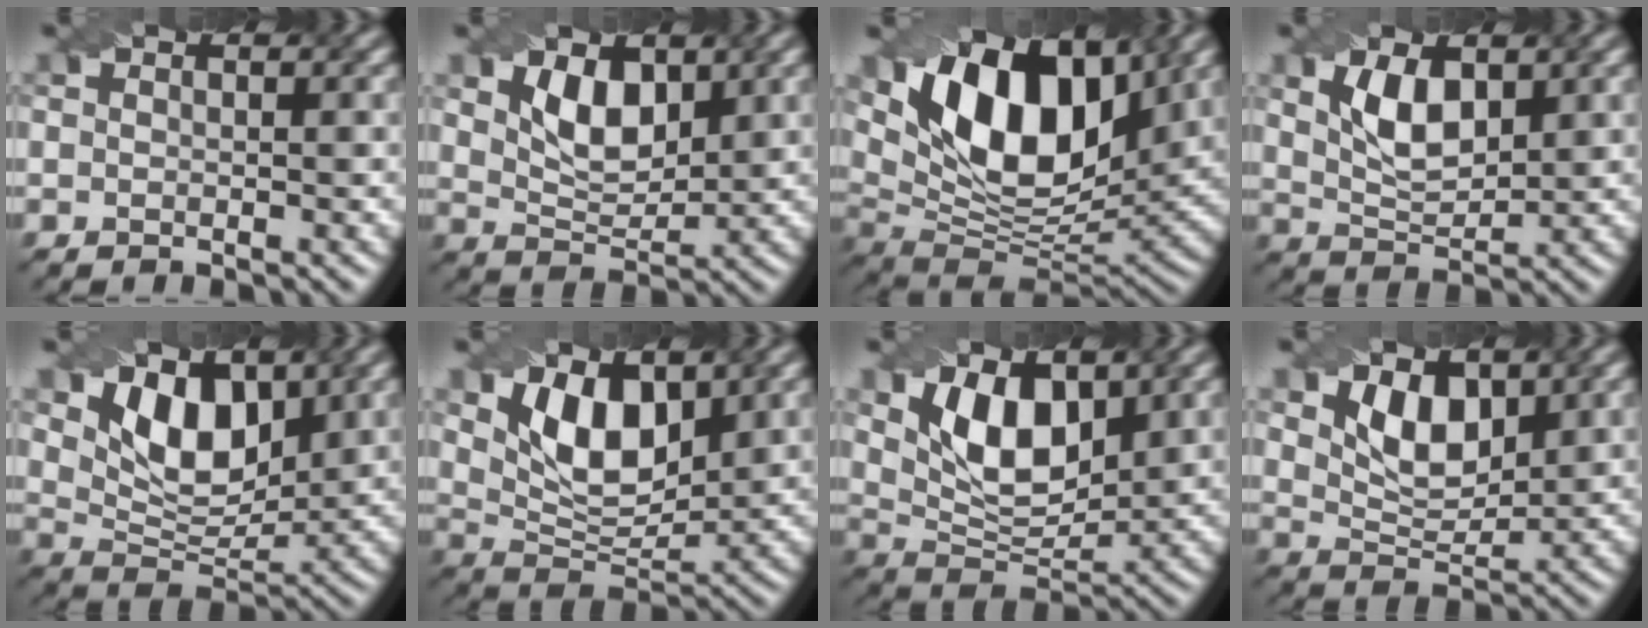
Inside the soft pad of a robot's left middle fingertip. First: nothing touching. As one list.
[{"total": 4.2, "force": [1.8, 2.4, 3.0], "torque": [-0.062, -0.005, 0.033]}, {"total": 14.0, "force": [5.6, 7.5, 10.5], "torque": [-0.173, 0.012, 0.092]}, {"total": 4.3, "force": [1.7, 2.2, 3.3], "torque": [-0.072, 0.000, 0.035]}, {"total": 7.1, "force": [3.0, 4.2, 4.9], "torque": [-0.094, -0.010, 0.050]}, {"total": 6.8, "force": [2.9, 3.8, 4.9], "torque": [-0.094, -0.009, 0.051]}, {"total": 7.0, "force": [2.7, 3.8, 5.1], "torque": [-0.098, -0.008, 0.049]}, {"total": 4.5, "force": [2.1, 2.6, 3.0], "torque": [-0.067, -0.007, 0.036]}]